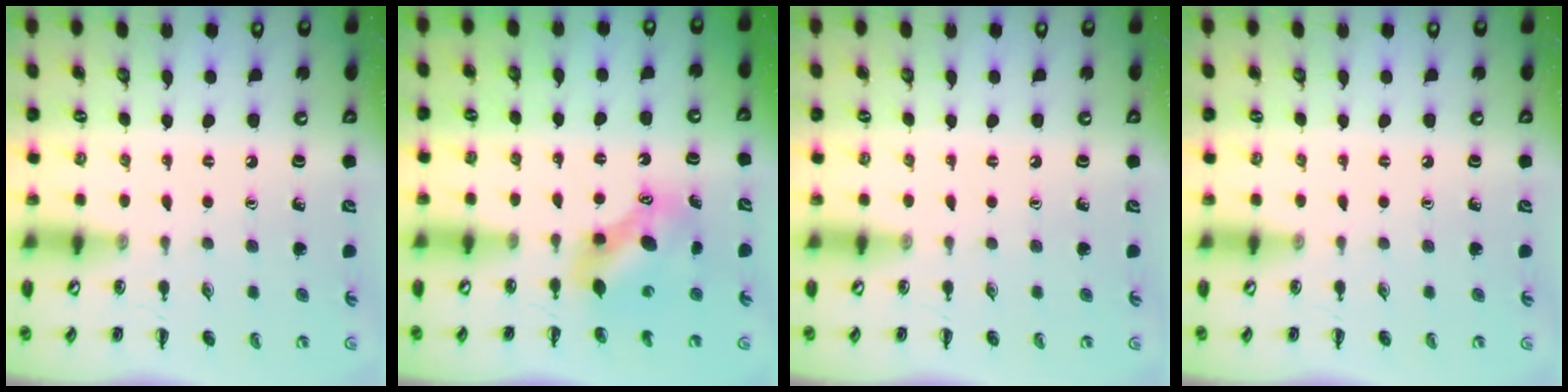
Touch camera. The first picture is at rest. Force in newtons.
{"total": 7.3, "press": 7.3, "slide": 0.7}
{"total": 0.0}
{"total": 0.0}